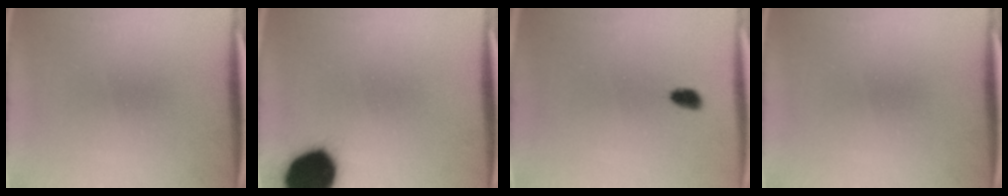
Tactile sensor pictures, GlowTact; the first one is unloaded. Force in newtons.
{"total": 18.0}
{"total": 2.2}
{"total": 0.0}